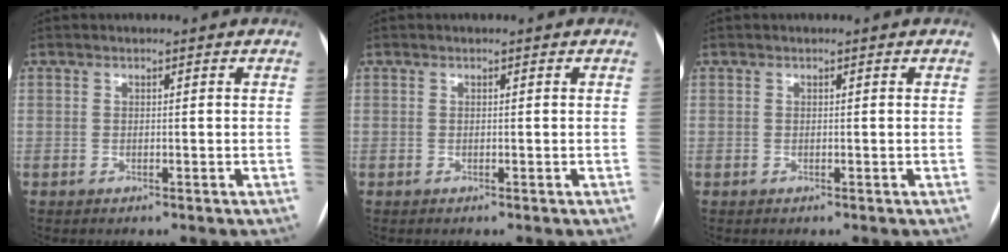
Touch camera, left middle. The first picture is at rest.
{"total": 0.0}
{"total": 0.0}